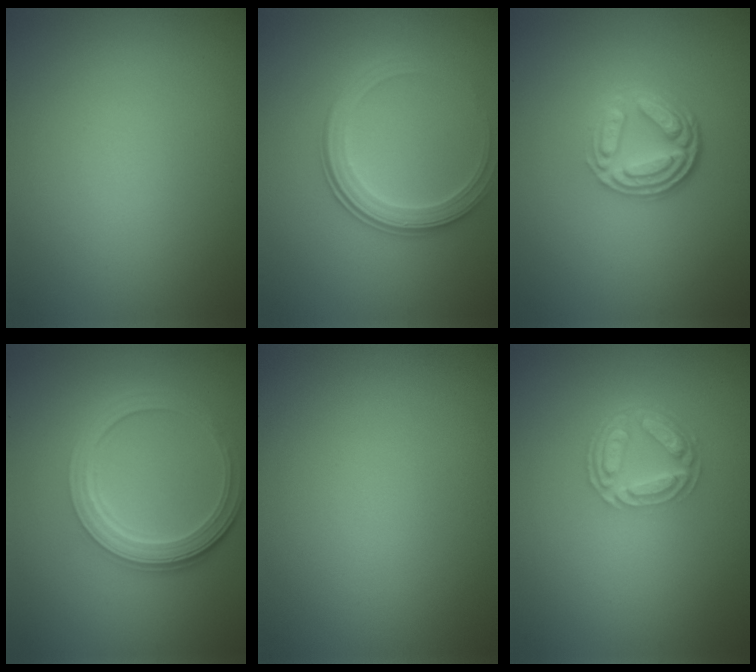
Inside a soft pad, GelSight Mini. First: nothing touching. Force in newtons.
{"total": 3.3, "press": 2.8, "slide": 1.8}
{"total": 4.5, "press": 3.3, "slide": 3.0}
{"total": 5.2, "press": 3.8, "slide": 3.5}
{"total": 0.0}
{"total": 4.3, "press": 3.2, "slide": 2.8}